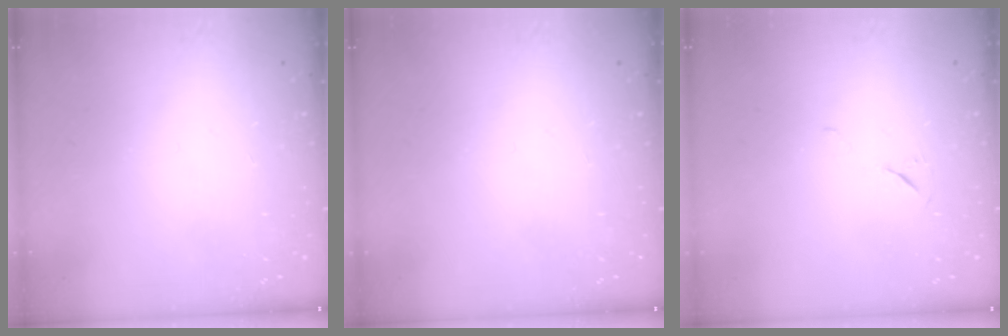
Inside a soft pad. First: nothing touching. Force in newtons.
{"total": 0.0}
{"total": 4.9, "press": 4.4, "slide": 2.2}